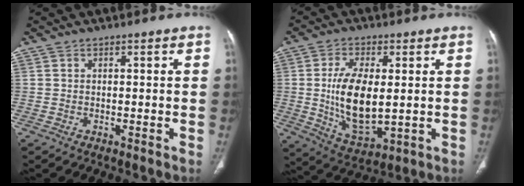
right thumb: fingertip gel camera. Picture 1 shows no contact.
{"total": 13.3, "force": [0.3, 6.4, 11.6], "torque": [-0.212, -0.020, 0.017]}